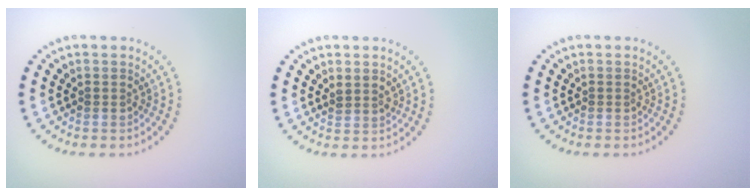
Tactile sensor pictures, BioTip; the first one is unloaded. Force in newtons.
{"total": 1.1, "press": 1.0, "slide": 0.5}
{"total": 0.0}